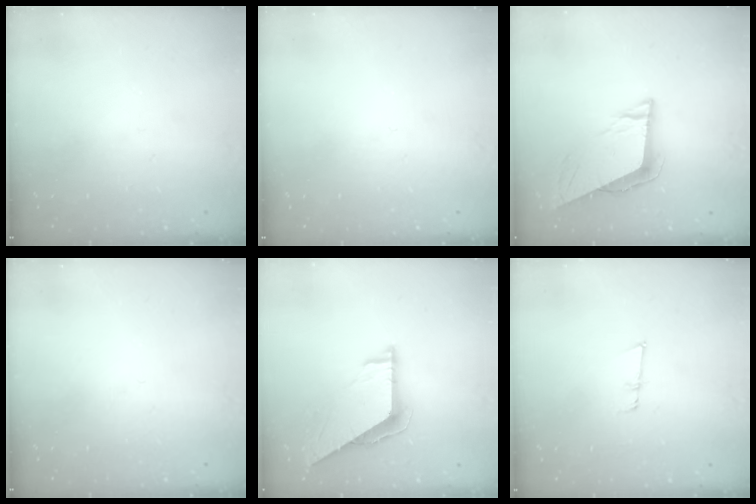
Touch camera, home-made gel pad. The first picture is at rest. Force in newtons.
{"total": 0.0}
{"total": 10.4, "press": 9.8, "slide": 3.5}
{"total": 0.0}
{"total": 7.6, "press": 7.6, "slide": 0.7}
{"total": 6.0, "press": 5.6, "slide": 2.1}